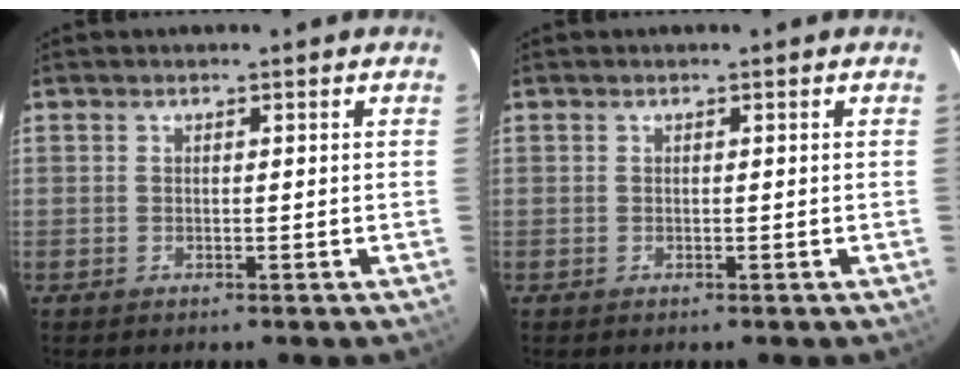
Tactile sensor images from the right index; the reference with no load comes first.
{"total": 0.0}